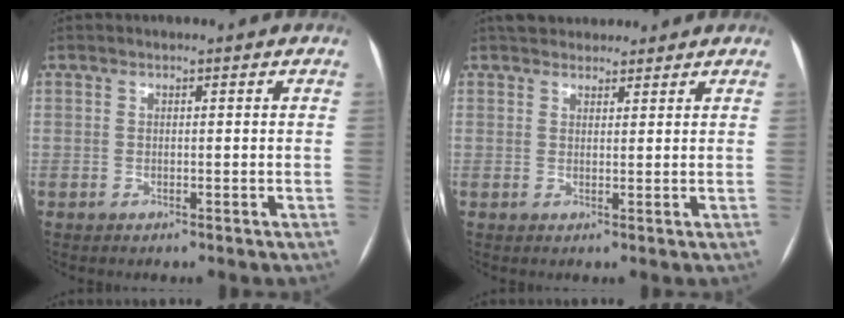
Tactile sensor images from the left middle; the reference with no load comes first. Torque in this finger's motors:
{"motor_torque": [0.30, -0.26, 0.01, 0.00]}